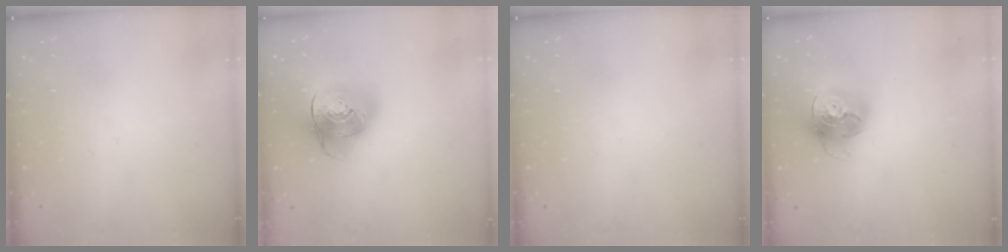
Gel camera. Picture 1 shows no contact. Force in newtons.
{"total": 14.8, "press": 14.7, "slide": 2.1}
{"total": 0.0}
{"total": 16.8, "press": 16.7, "slide": 1.9}